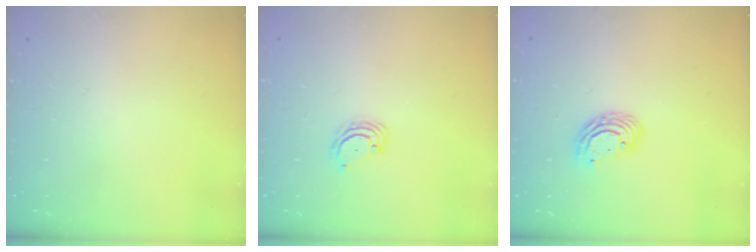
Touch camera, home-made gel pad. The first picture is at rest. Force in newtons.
{"total": 4.5, "press": 4.4, "slide": 0.5}
{"total": 6.7, "press": 6.6, "slide": 0.7}